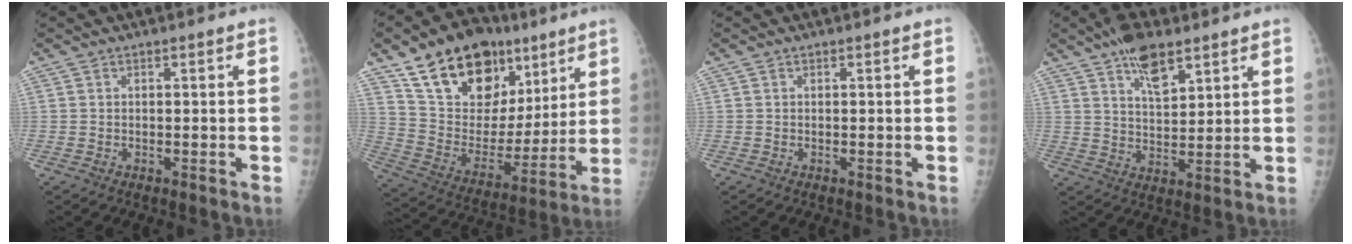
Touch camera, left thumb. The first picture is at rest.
{"total": 23.5, "force": [14.1, 14.4, 12.2], "torque": [-0.159, -0.035, 0.247]}
{"total": 0.0}
{"total": 9.2, "force": [5.9, 3.8, 6.0], "torque": [-0.084, -0.028, 0.102]}